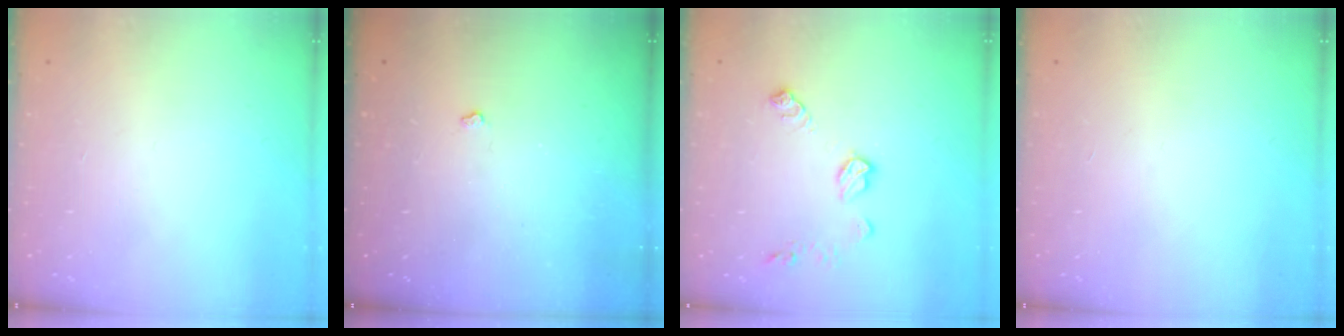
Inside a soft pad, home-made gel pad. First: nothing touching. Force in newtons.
{"total": 2.6, "press": 2.6, "slide": 0.4}
{"total": 9.0, "press": 9.0, "slide": 0.4}
{"total": 0.0}